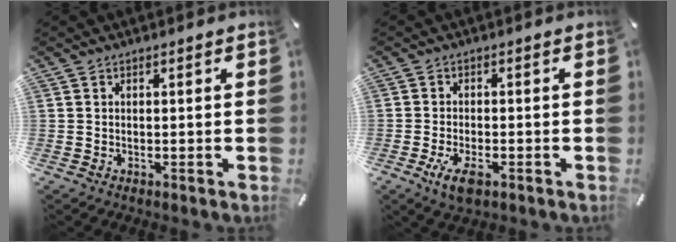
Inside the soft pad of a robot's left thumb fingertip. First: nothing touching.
{"total": 5.0, "force": [-2.4, 2.2, 3.8], "torque": [-0.077, 0.002, -0.042]}